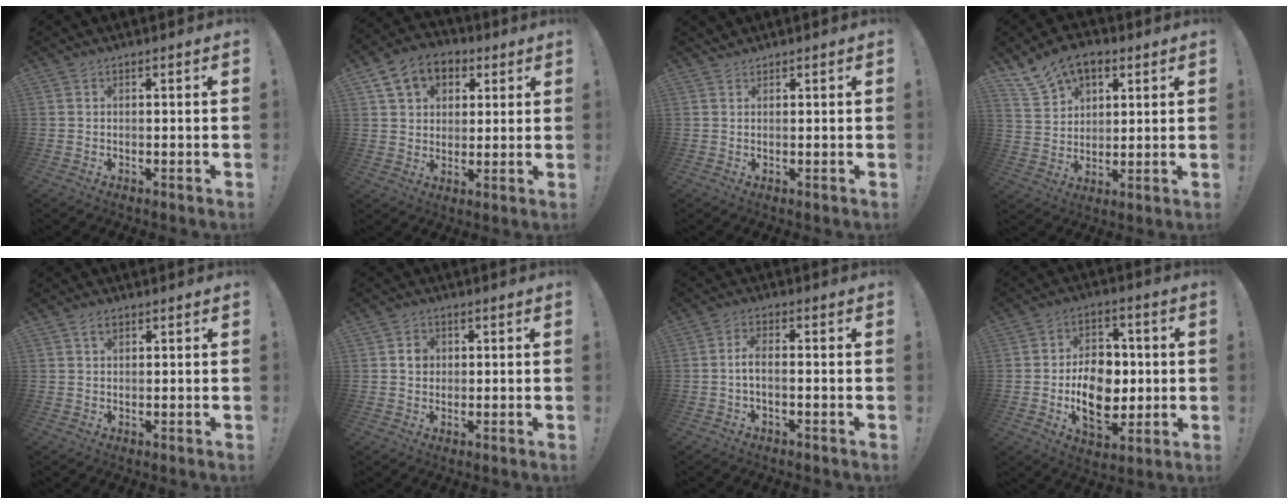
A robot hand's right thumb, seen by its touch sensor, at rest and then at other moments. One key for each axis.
{"total": 11.4, "fx": 5.1, "fy": 8.6, "fz": 5.5, "tx": -0.086, "ty": -0.014, "tz": 0.103}
{"total": 1.2, "fx": 1.2, "fy": 0.2, "fz": -0.1, "tx": 0.010, "ty": -0.005, "tz": 0.022}
{"total": 11.4, "fx": 7.4, "fy": 7.4, "fz": 4.6, "tx": -0.077, "ty": -0.041, "tz": 0.145}
{"total": 2.0, "fx": 1.2, "fy": 1.1, "fz": 1.2, "tx": -0.011, "ty": -0.002, "tz": 0.018}
{"total": 3.2, "fx": 0.5, "fy": 2.9, "fz": 1.3, "tx": -0.008, "ty": -0.002, "tz": 0.005}
{"total": 3.8, "fx": -0.8, "fy": 1.0, "fz": 3.6, "tx": -0.070, "ty": 0.000, "tz": -0.014}
{"total": 14.7, "fx": -1.5, "fy": 10.5, "fz": 10.1, "tx": -0.162, "ty": 0.002, "tz": -0.026}